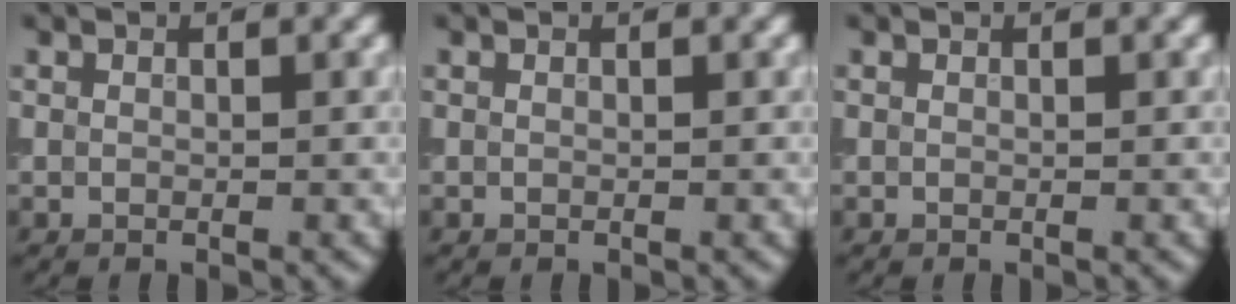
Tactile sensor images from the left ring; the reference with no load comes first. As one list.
[{"total": 0.0}, {"total": 0.0}]